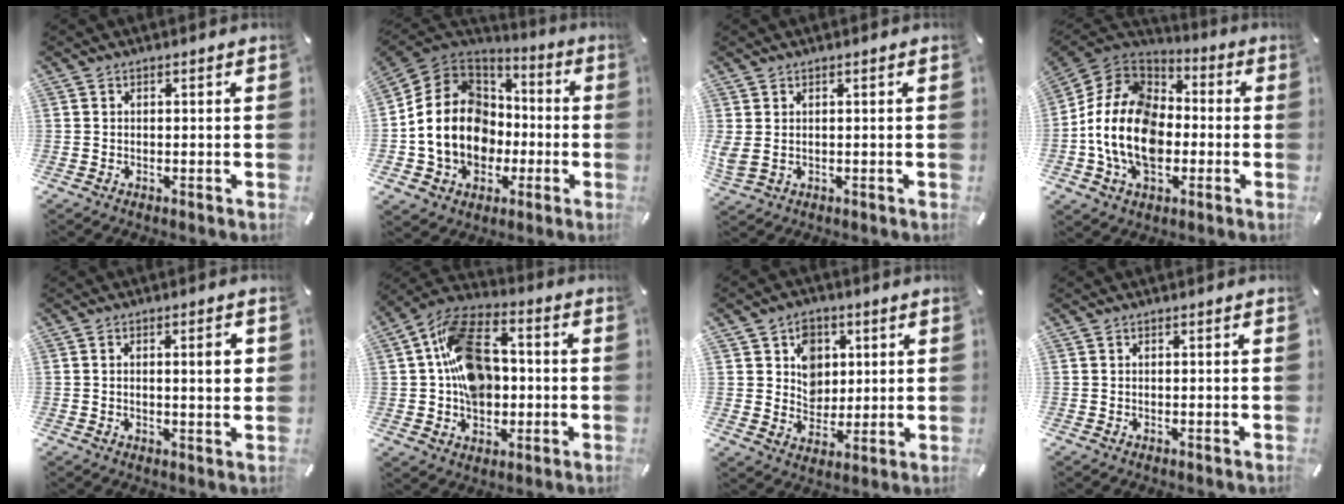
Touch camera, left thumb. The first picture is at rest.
{"total": 16.8, "force": [-2.8, 14.2, 8.5], "torque": [-0.195, 0.018, -0.047]}
{"total": 2.3, "force": [0.6, 1.4, 1.8], "torque": [-0.044, -0.004, 0.011]}
{"total": 17.2, "force": [-4.7, 12.5, 10.9], "torque": [-0.256, 0.027, -0.090]}
{"total": 5.0, "force": [0.9, 1.3, 4.7], "torque": [-0.064, -0.006, 0.007]}
{"total": 17.1, "force": [0.6, 12.7, 11.5], "torque": [-0.205, 0.023, 0.014]}
{"total": 8.3, "force": [2.8, 7.3, 2.7], "torque": [-0.033, -0.009, 0.047]}
{"total": 0.0}